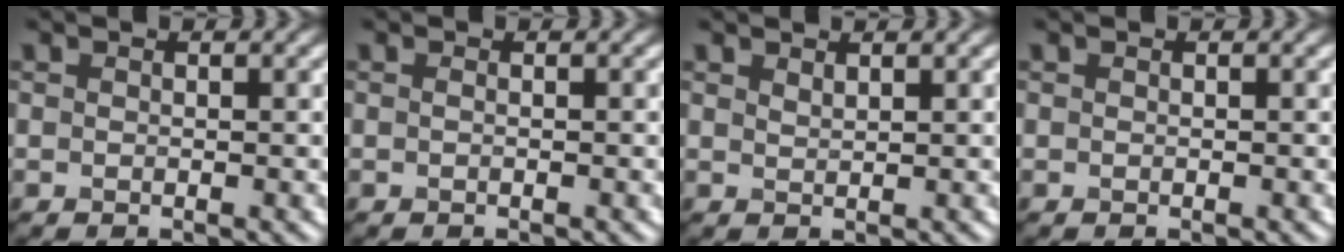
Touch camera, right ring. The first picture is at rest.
{"total": 0.0}
{"total": 1.0, "force": [0.9, 0.1, 0.3], "torque": [-0.006, 0.000, 0.018]}
{"total": 0.0}